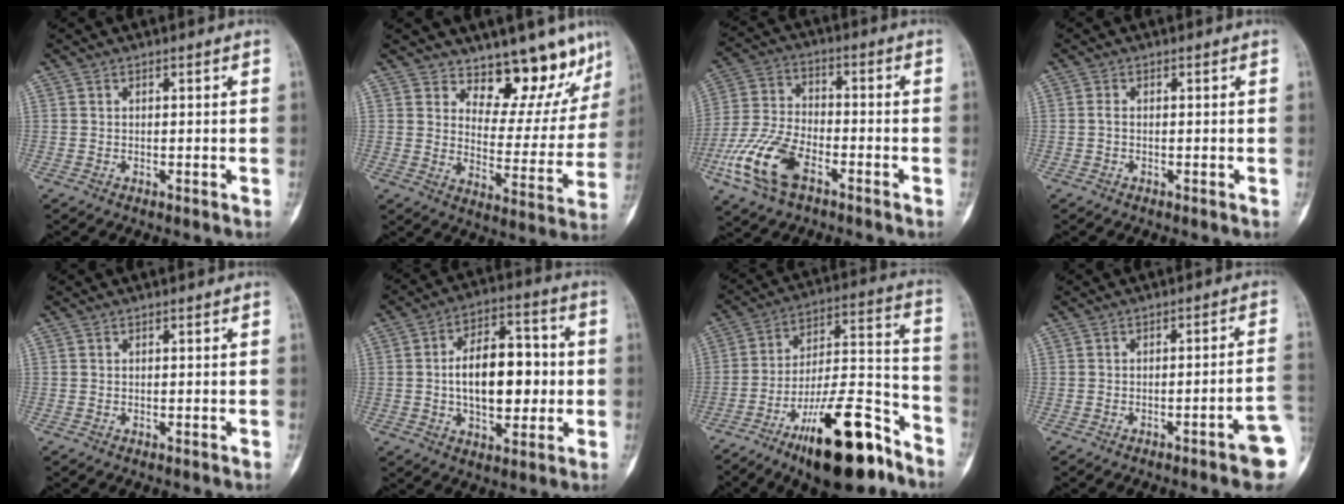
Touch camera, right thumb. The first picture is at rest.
{"total": 13.6, "force": [11.4, 5.6, 4.8], "torque": [-0.012, -0.091, 0.150]}
{"total": 13.3, "force": [-6.4, 6.9, 9.4], "torque": [-0.201, 0.020, -0.126]}
{"total": 0.7, "force": [-0.1, 0.3, 0.6], "torque": [-0.013, 0.000, -0.005]}
{"total": 0.0}
{"total": 15.2, "force": [-0.2, 8.6, 12.5], "torque": [-0.163, 0.025, -0.003]}
{"total": 22.8, "force": [-14.0, 7.4, 16.4], "torque": [-0.243, 0.091, -0.225]}
{"total": 7.3, "force": [-3.1, 0.7, 6.6], "torque": [-0.075, 0.025, -0.038]}